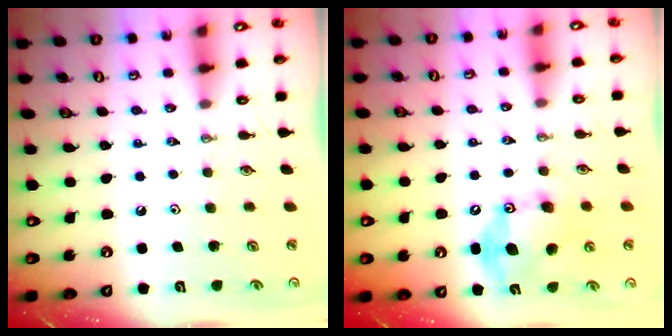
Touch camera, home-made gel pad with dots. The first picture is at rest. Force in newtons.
{"total": 13.7, "press": 13.7, "slide": 0.2}